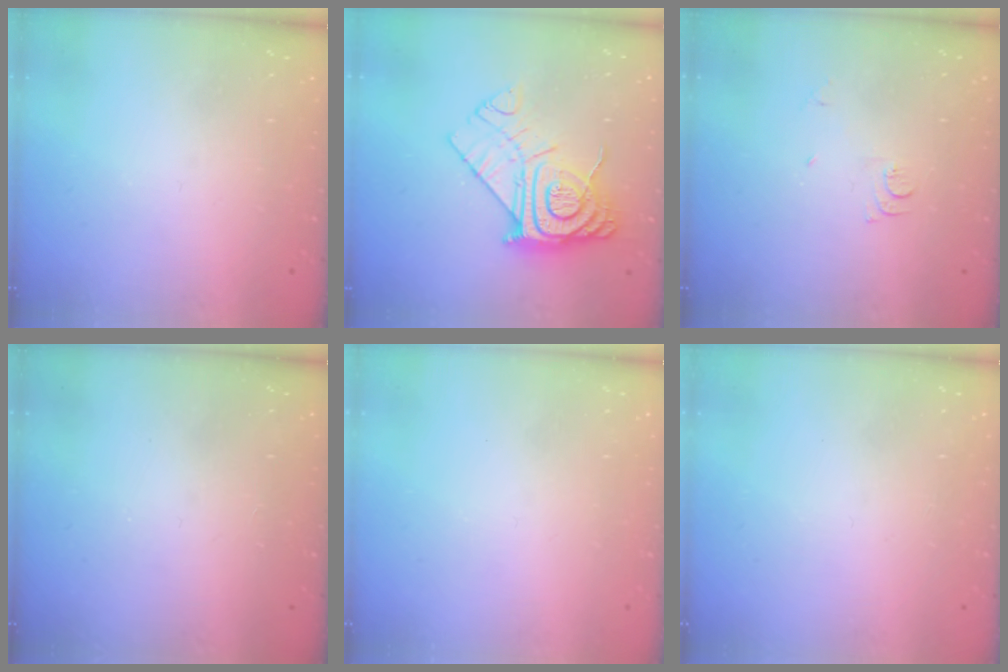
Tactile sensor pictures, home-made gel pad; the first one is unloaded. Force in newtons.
{"total": 13.5, "press": 13.5, "slide": 1.1}
{"total": 5.7, "press": 5.7, "slide": 0.6}
{"total": 2.8, "press": 2.8, "slide": 0.4}
{"total": 1.5, "press": 1.5, "slide": 0.1}
{"total": 1.6, "press": 1.6, "slide": 0.1}